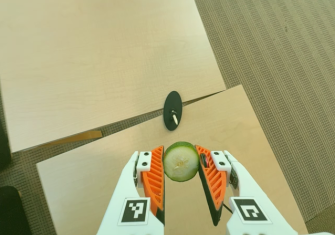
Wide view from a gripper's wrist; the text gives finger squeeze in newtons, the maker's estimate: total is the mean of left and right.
{"total": 12.1, "left": 12.9, "right": 11.4}